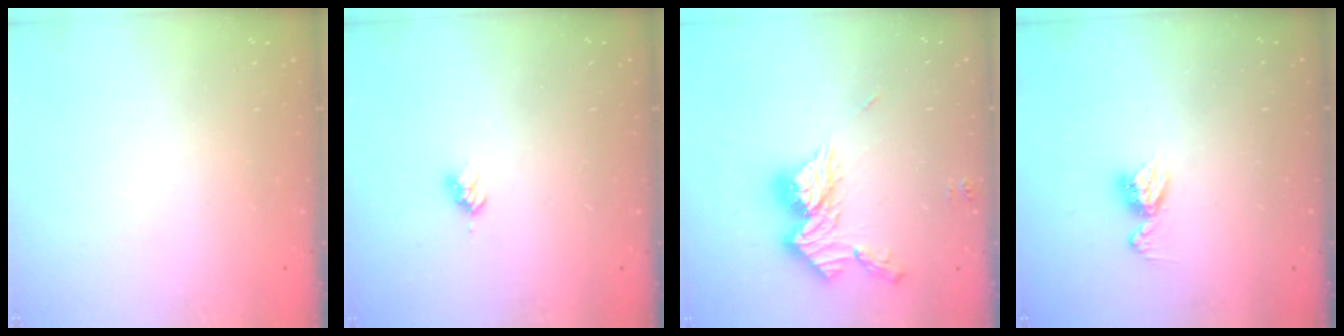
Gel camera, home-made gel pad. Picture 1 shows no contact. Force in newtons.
{"total": 2.9, "press": 2.9, "slide": 0.4}
{"total": 14.2, "press": 14.2, "slide": 1.3}
{"total": 8.5, "press": 8.5, "slide": 0.7}